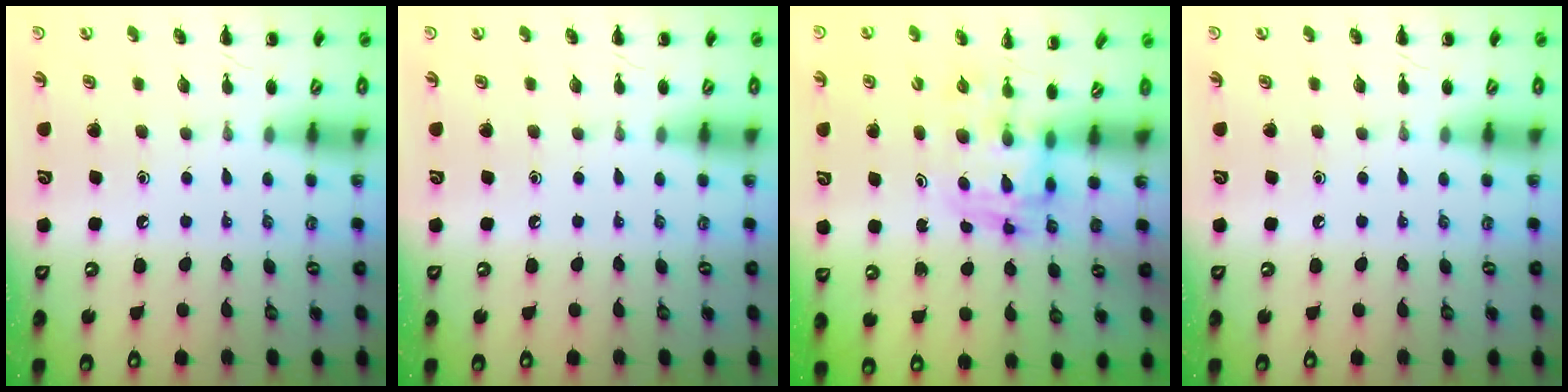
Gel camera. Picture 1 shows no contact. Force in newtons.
{"total": 0.0}
{"total": 3.6, "press": 3.5, "slide": 0.6}
{"total": 0.0}